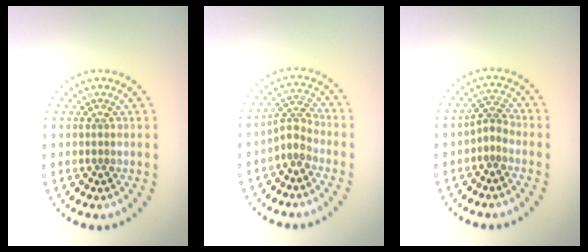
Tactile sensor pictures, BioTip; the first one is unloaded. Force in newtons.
{"total": 2.3, "press": 1.6, "slide": 1.6}
{"total": 1.8, "press": 1.1, "slide": 1.4}